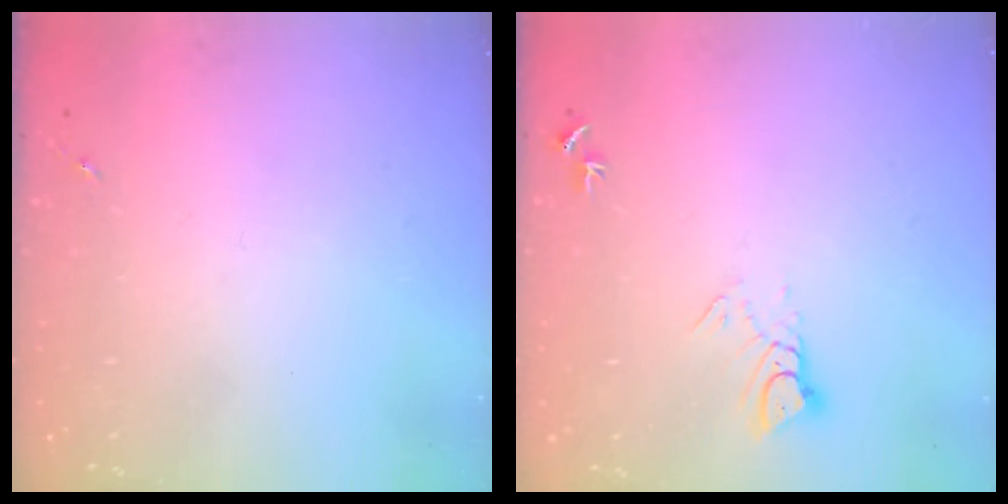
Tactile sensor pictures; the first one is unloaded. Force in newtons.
{"total": 5.1, "press": 5.1, "slide": 0.3}